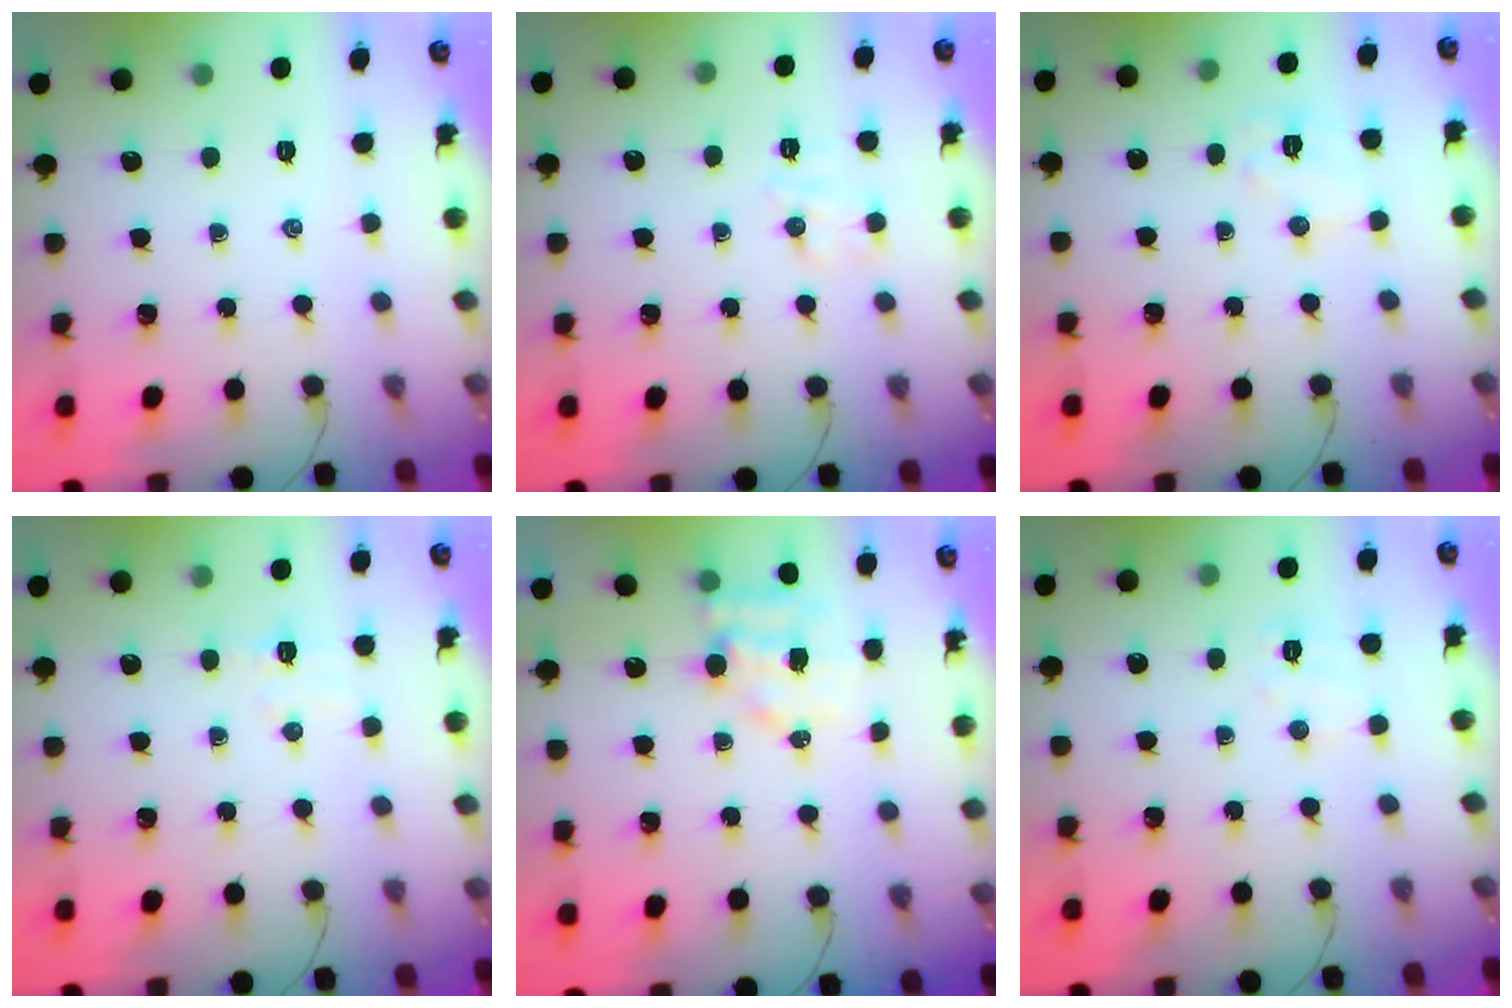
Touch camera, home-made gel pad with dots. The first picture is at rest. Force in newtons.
{"total": 4.0, "press": 3.9, "slide": 0.8}
{"total": 5.6, "press": 5.5, "slide": 0.9}
{"total": 5.1, "press": 5.0, "slide": 1.2}
{"total": 5.4, "press": 5.4, "slide": 0.5}
{"total": 4.8, "press": 4.8, "slide": 0.8}